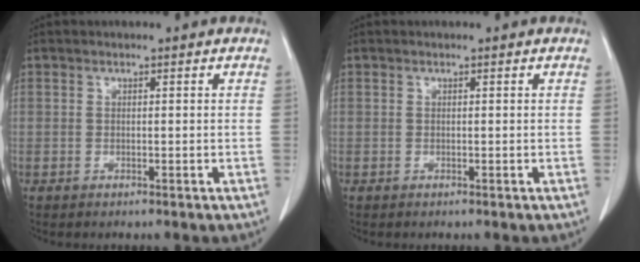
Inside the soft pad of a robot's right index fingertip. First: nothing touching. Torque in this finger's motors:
{"motor_torque": [-0.08, 0.04, 0.05, 0.00]}